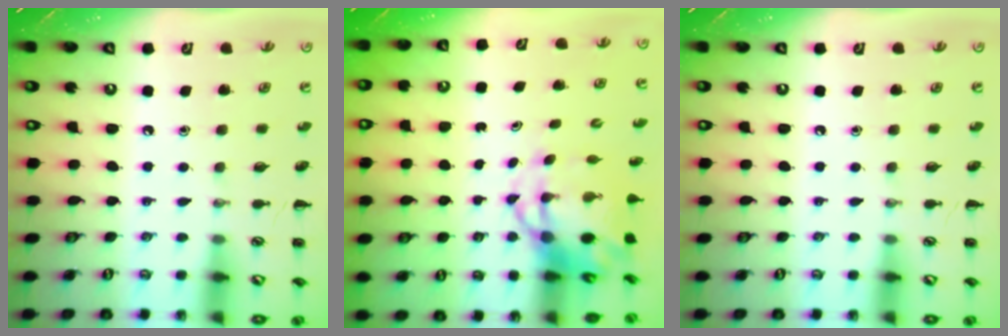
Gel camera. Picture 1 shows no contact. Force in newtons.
{"total": 6.6, "press": 6.4, "slide": 1.6}
{"total": 0.0}